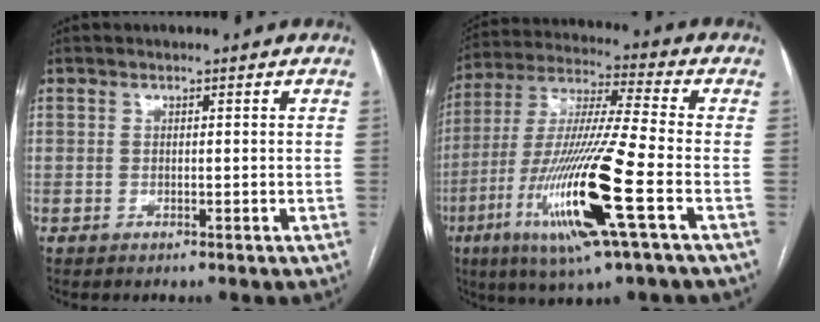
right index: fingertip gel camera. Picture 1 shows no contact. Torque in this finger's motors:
{"motor_torque": [2.14, 0.00, 1.06, 0.21]}